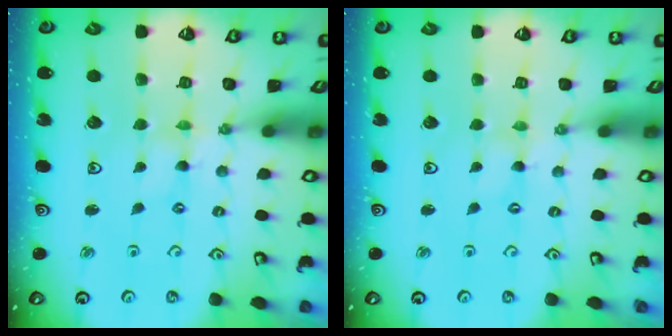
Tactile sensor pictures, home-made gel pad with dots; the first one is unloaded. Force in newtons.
{"total": 0.0}